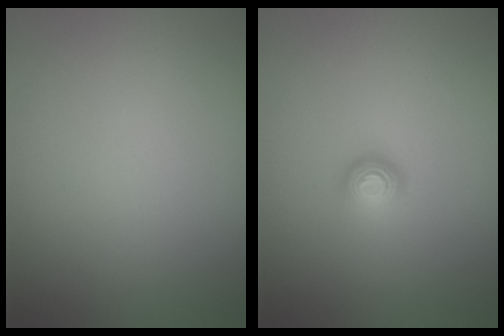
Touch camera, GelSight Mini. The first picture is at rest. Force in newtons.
{"total": 1.4, "press": 1.1, "slide": 1.0}